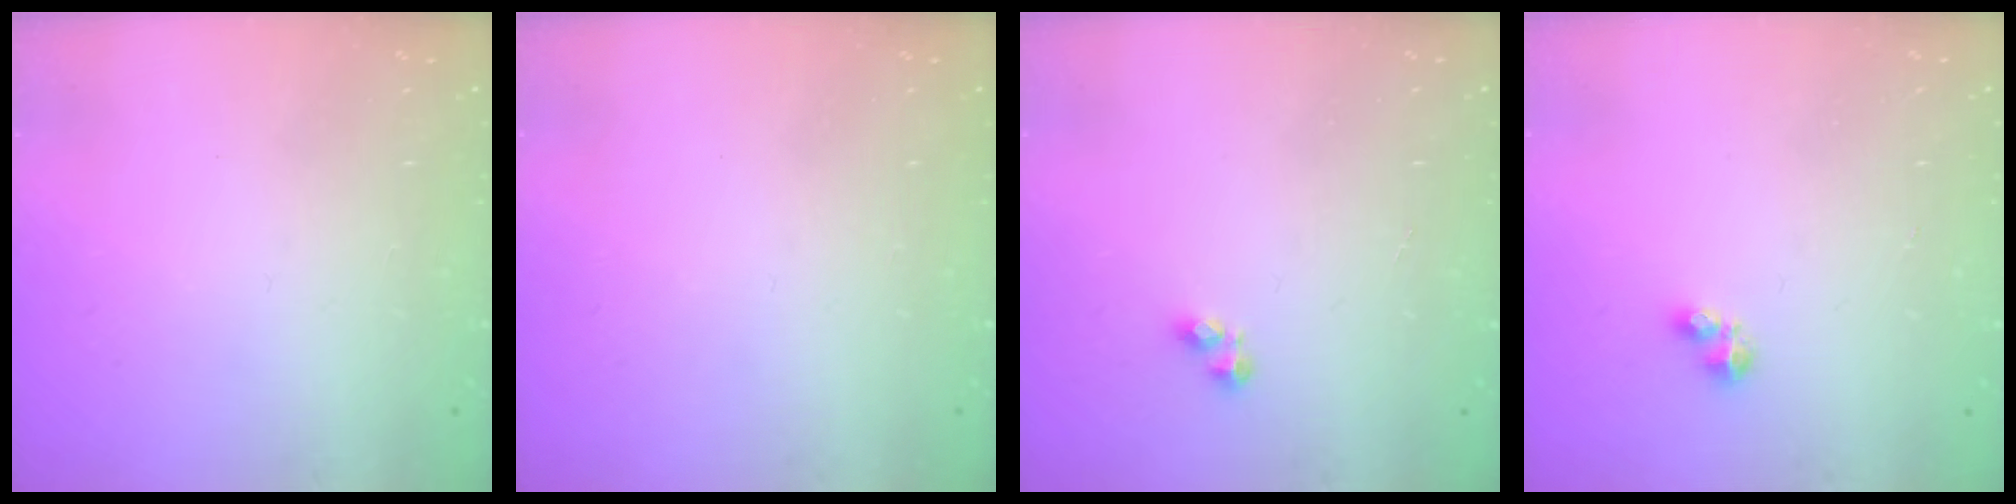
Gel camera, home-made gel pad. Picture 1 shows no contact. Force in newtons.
{"total": 0.0}
{"total": 2.4, "press": 2.4, "slide": 0.3}
{"total": 2.8, "press": 2.8, "slide": 0.4}